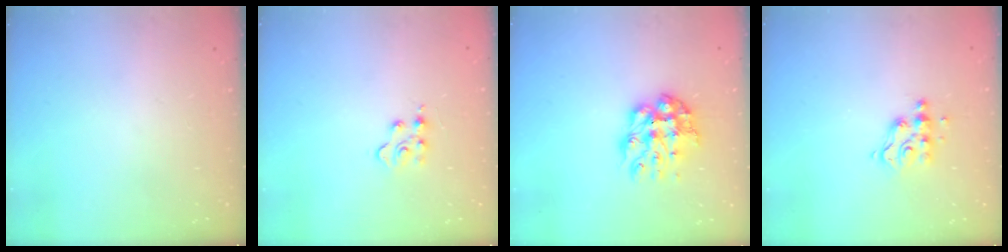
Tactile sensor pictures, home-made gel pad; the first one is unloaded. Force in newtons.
{"total": 4.0, "press": 3.9, "slide": 0.6}
{"total": 10.5, "press": 10.5, "slide": 0.8}
{"total": 7.2, "press": 7.2, "slide": 0.2}